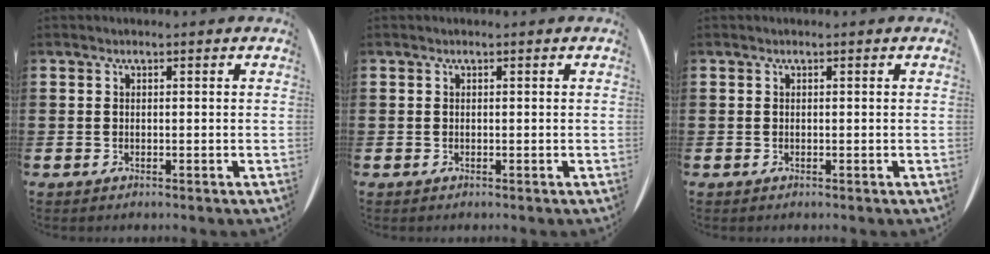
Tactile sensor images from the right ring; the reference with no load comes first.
{"total": 0.0}
{"total": 0.0}